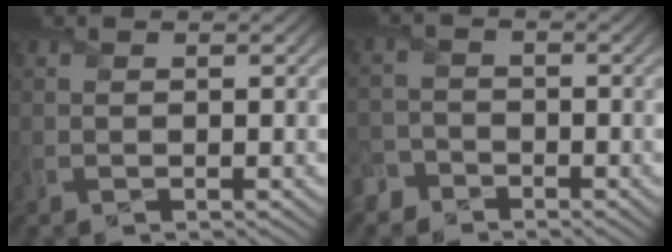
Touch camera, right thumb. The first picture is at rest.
{"total": 3.2, "force": [-2.6, 1.8, 0.4], "torque": [-0.004, 0.000, -0.063]}